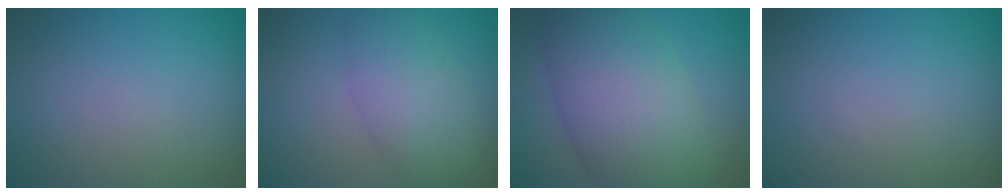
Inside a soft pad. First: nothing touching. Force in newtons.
{"total": 5.0, "press": 5.0, "slide": 0.3}
{"total": 10.5, "press": 10.5, "slide": 0.6}
{"total": 0.0}